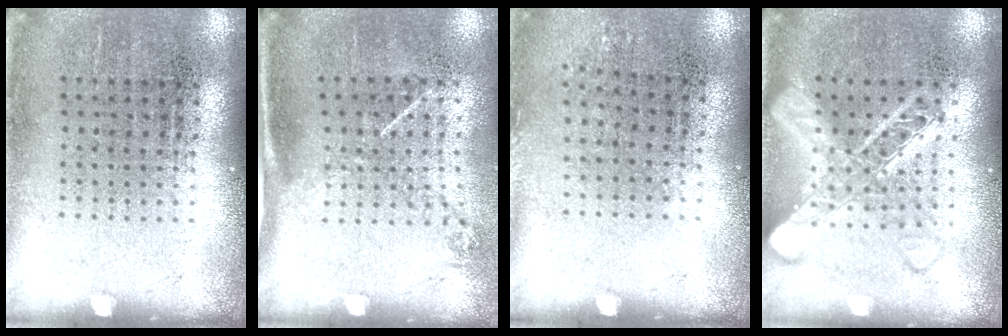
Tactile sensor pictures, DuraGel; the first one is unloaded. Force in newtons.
{"total": 1.3, "press": 0.9, "slide": 0.9}
{"total": 0.8, "press": 0.7, "slide": 0.4}
{"total": 3.2, "press": 3.1, "slide": 0.6}